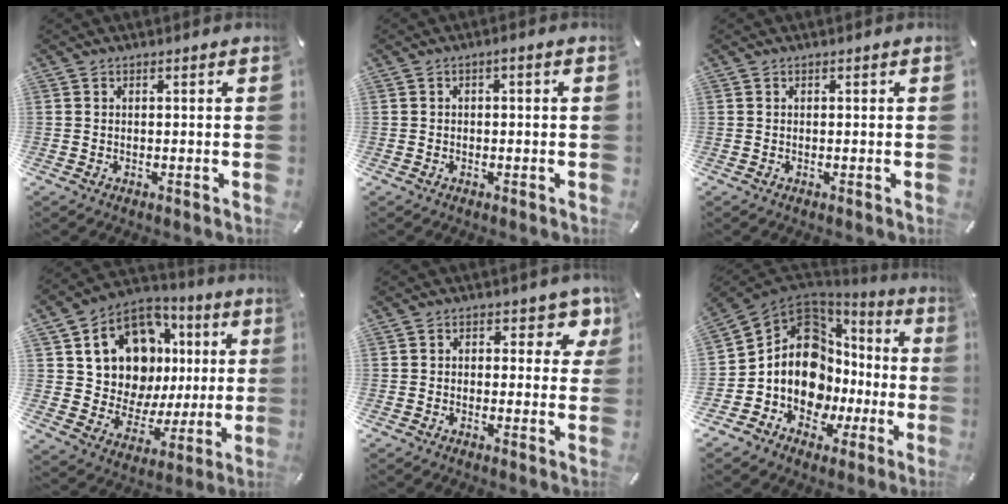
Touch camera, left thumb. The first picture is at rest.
{"total": 1.5, "force": [-0.7, 0.6, 1.2], "torque": [-0.020, 0.003, -0.014]}
{"total": 0.0}
{"total": 15.3, "force": [4.9, 12.8, 6.8], "torque": [-0.124, -0.039, 0.104]}
{"total": 5.9, "force": [1.6, 4.0, 4.0], "torque": [-0.043, -0.004, 0.022]}
{"total": 15.1, "force": [0.8, 12.7, 8.1], "torque": [-0.174, -0.037, 0.022]}